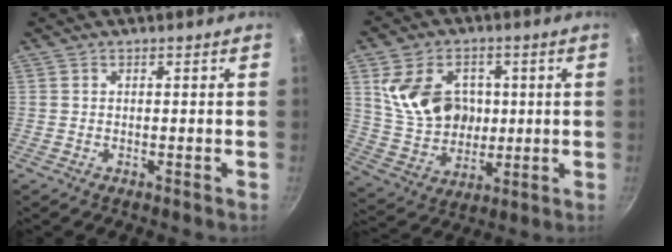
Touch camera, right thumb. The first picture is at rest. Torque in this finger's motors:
{"motor_torque": [-0.59, 1.01, 1.08, 0.21, 0.11]}